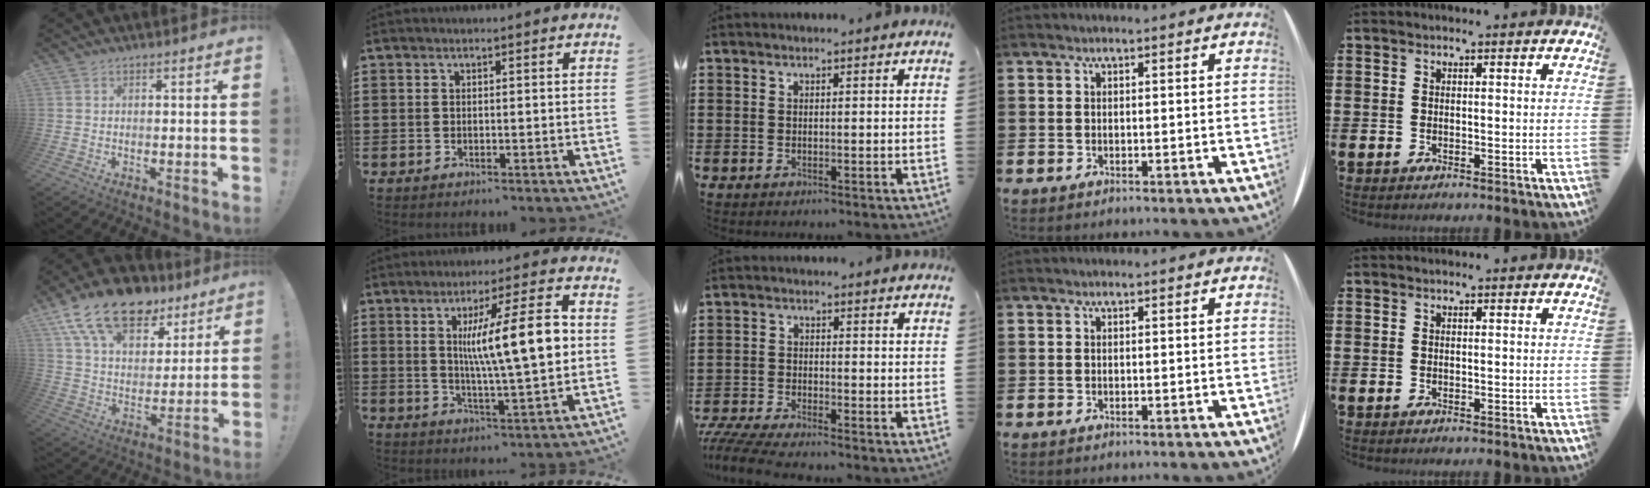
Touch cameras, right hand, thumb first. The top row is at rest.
{"thumb": {"total": 18.8, "force": [12.2, 10.4, 9.9], "torque": [-0.166, -0.076, 0.222]}, "index": {"total": 12.7, "force": [1.9, 2.1, 12.4], "torque": [-0.202, 0.000, 0.024]}, "middle": {"total": 4.2, "force": [-4.0, 0.1, 1.3], "torque": [-0.043, -0.015, -0.085]}}